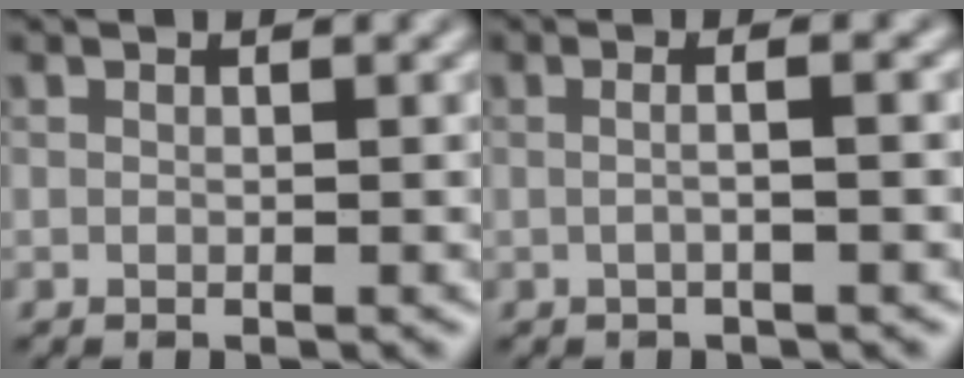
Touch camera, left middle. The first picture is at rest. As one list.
[{"total": 2.9, "force": [0.4, 1.3, 2.6], "torque": [-0.010, 0.004, -0.022]}]